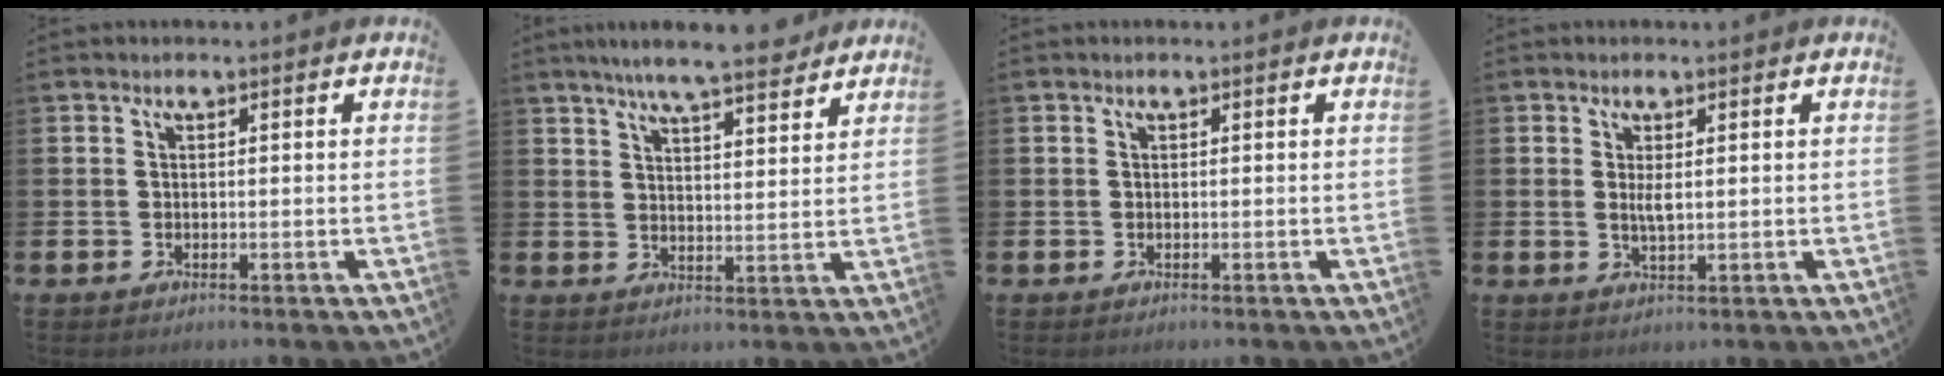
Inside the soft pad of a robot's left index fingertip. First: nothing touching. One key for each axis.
{"total": 6.9, "fx": 6.4, "fy": 0.5, "fz": 2.5, "tx": -0.056, "ty": -0.030, "tz": 0.111}
{"total": 0.0}
{"total": 2.0, "fx": 0.6, "fy": 0.5, "fz": 1.9, "tx": -0.035, "ty": -0.002, "tz": 0.008}